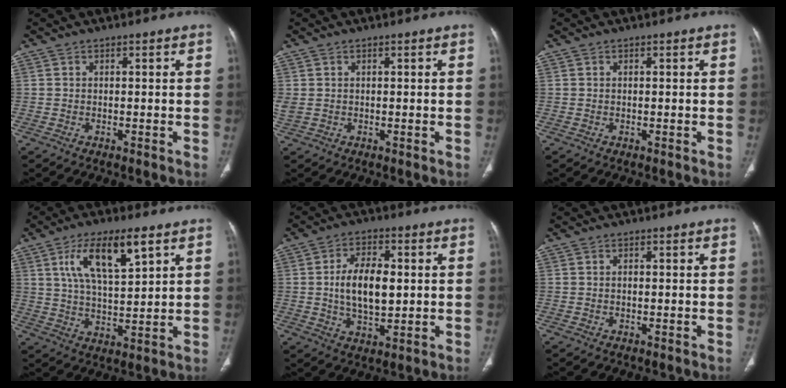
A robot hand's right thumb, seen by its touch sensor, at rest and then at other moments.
{"total": 1.5, "force": [0.3, 1.1, 0.9], "torque": [-0.036, 0.002, 0.011]}
{"total": 0.0}
{"total": 12.3, "force": [5.7, 4.3, 10.0], "torque": [-0.171, -0.016, 0.107]}
{"total": 10.4, "force": [0.7, 5.4, 8.9], "torque": [-0.151, -0.003, 0.016]}
{"total": 0.8, "force": [0.1, 0.4, 0.7], "torque": [-0.016, 0.004, 0.002]}